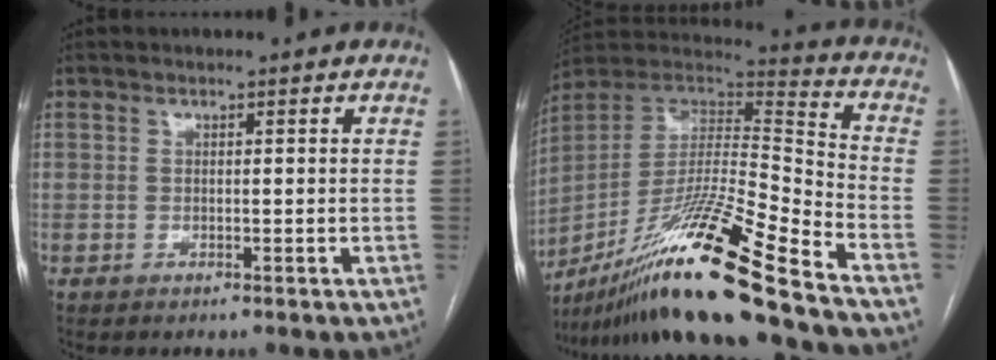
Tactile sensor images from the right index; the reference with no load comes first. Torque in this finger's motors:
{"motor_torque": [1.05, -1.09, 0.58, 0.21]}